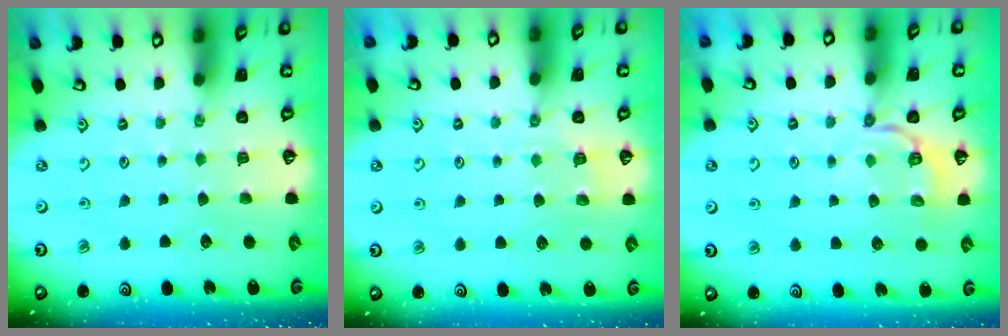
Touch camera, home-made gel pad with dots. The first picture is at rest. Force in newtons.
{"total": 3.0, "press": 2.6, "slide": 1.5}
{"total": 6.6, "press": 6.3, "slide": 2.0}